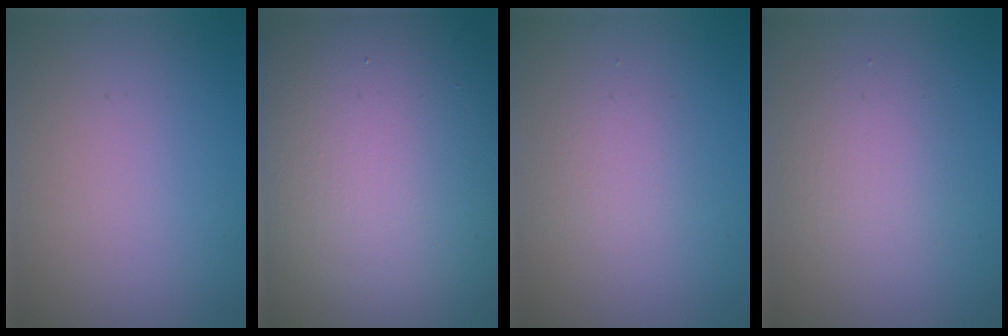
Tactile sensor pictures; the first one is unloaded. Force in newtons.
{"total": 21.0, "press": 20.9, "slide": 1.1}
{"total": 1.7, "press": 1.7, "slide": 0.2}
{"total": 2.7, "press": 2.7, "slide": 0.3}